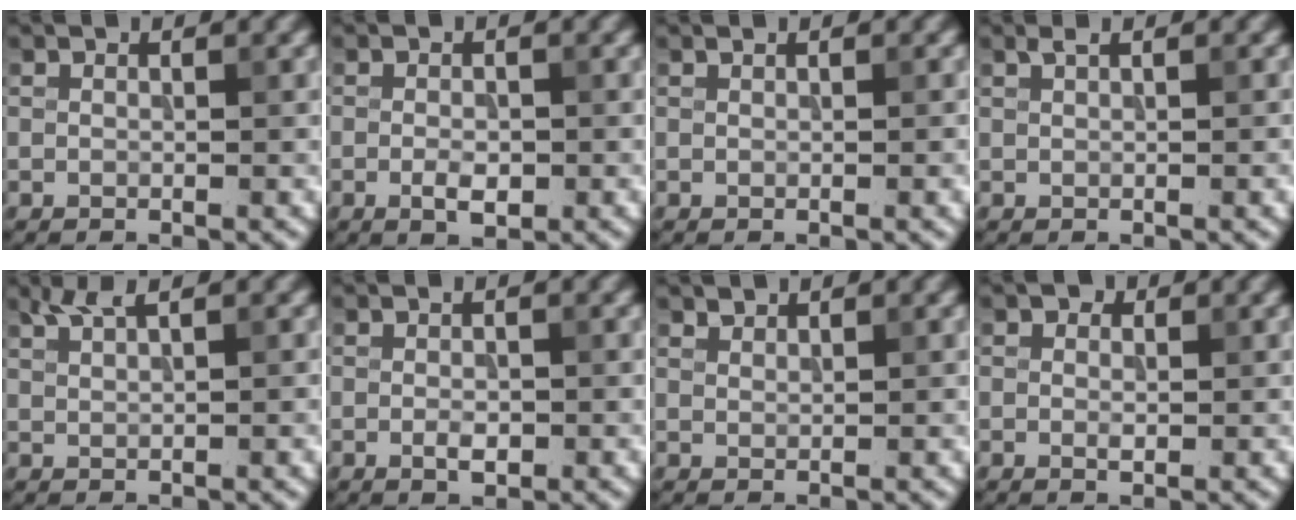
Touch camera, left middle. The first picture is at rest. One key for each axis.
{"total": 1.9, "fx": -0.5, "fy": 0.9, "fz": 1.6, "tx": -0.030, "ty": -0.002, "tz": -0.010}
{"total": 1.1, "fx": 0.2, "fy": 0.3, "fz": 1.0, "tx": -0.008, "ty": 0.005, "tz": 0.001}
{"total": 1.5, "fx": 0.5, "fy": 0.4, "fz": 1.3, "tx": -0.017, "ty": 0.005, "tz": 0.007}
{"total": 2.5, "fx": 1.6, "fy": 0.5, "fz": 1.9, "tx": -0.030, "ty": 0.003, "tz": 0.034}
{"total": 1.5, "fx": -0.4, "fy": 0.7, "fz": 1.3, "tx": -0.025, "ty": -0.002, "tz": -0.008}
{"total": 0.8, "fx": 0.8, "fy": 0.1, "fz": 0.0, "tx": 0.001, "ty": -0.001, "tz": 0.019}
{"total": 1.4, "fx": 0.3, "fy": 1.0, "fz": 1.0, "tx": -0.011, "ty": 0.001, "tz": 0.001}